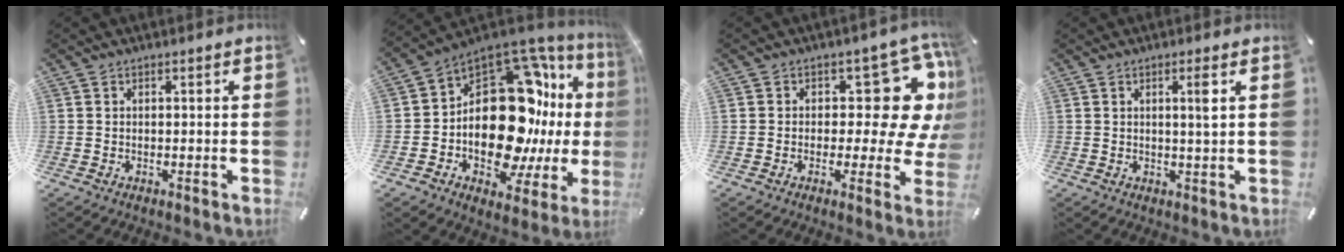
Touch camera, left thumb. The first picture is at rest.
{"total": 23.1, "force": [-0.7, 13.9, 18.4], "torque": [-0.307, -0.043, -0.005]}
{"total": 15.1, "force": [5.5, 8.1, 11.5], "torque": [-0.133, -0.049, 0.090]}
{"total": 3.4, "force": [0.9, -0.1, 3.3], "torque": [-0.066, -0.002, 0.012]}